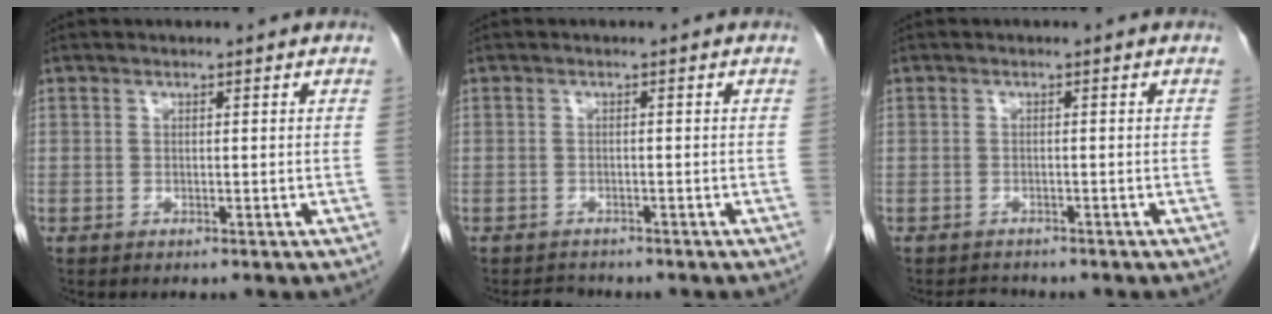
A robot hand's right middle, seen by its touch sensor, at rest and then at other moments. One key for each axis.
{"total": 1.9, "fx": -1.8, "fy": 0.7, "fz": 0.0, "tx": -0.002, "ty": -0.005, "tz": -0.027}
{"total": 1.9, "fx": -1.8, "fy": 0.7, "fz": 0.1, "tx": -0.002, "ty": -0.005, "tz": -0.026}